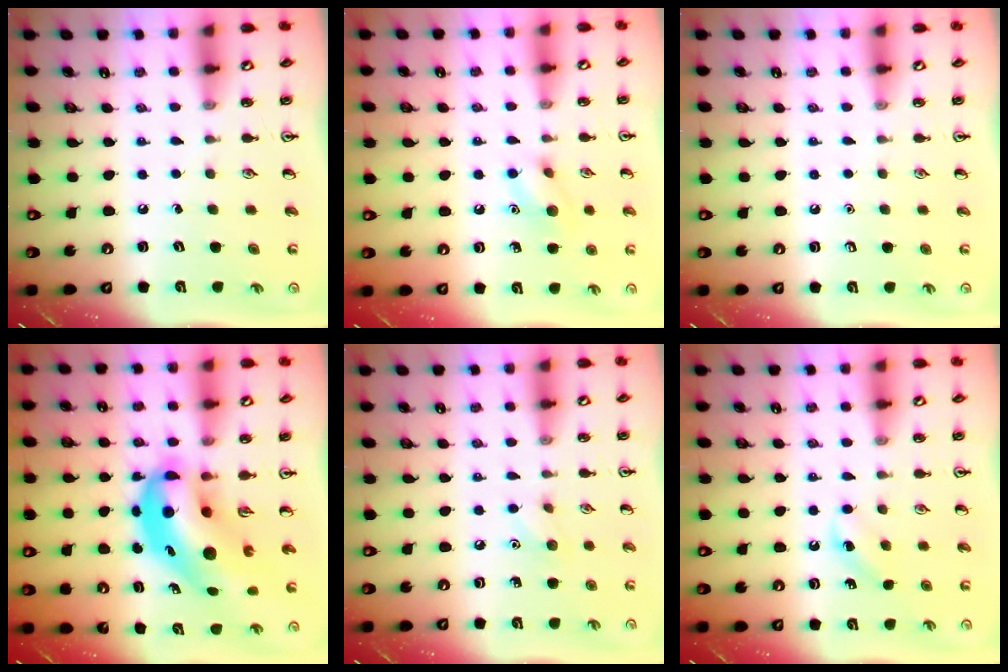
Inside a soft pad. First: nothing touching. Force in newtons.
{"total": 7.8, "press": 7.6, "slide": 1.5}
{"total": 0.0}
{"total": 11.4, "press": 10.9, "slide": 3.2}
{"total": 5.1, "press": 4.9, "slide": 1.4}
{"total": 5.0, "press": 4.8, "slide": 1.5}